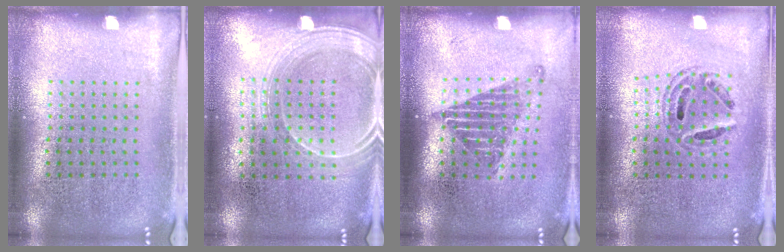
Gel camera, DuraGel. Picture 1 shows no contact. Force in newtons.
{"total": 1.7, "press": 1.5, "slide": 0.8}
{"total": 1.3, "press": 1.1, "slide": 0.7}
{"total": 0.8, "press": 0.8, "slide": 0.2}